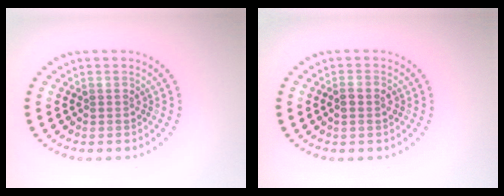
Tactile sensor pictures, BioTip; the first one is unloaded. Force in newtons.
{"total": 1.5, "press": 1.4, "slide": 0.5}